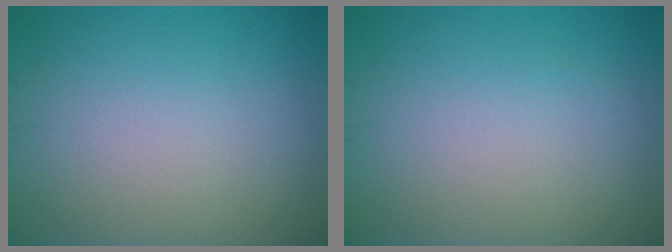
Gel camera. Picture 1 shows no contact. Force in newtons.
{"total": 0.0}